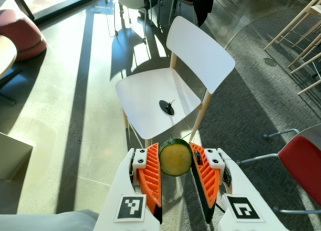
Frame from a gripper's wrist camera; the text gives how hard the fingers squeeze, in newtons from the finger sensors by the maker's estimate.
{"total": 9.3, "left": 9.6, "right": 9.1}